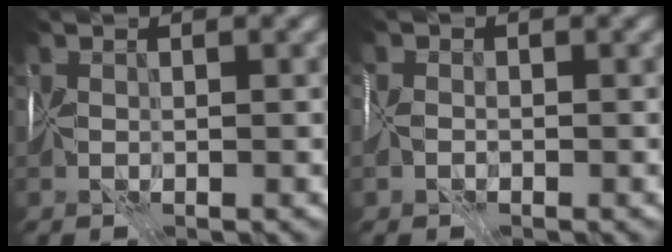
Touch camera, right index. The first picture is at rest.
{"total": 0.7, "force": [-0.4, 0.6, 0.0], "torque": [0.002, 0.006, -0.012]}